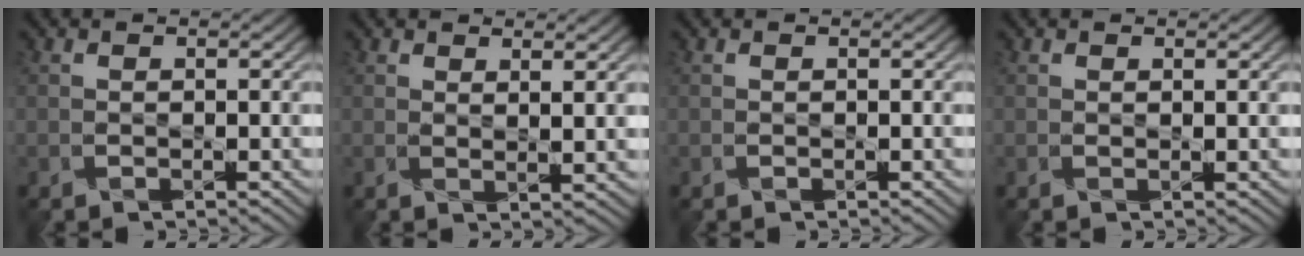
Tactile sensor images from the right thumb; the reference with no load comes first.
{"total": 2.3, "force": [1.9, 0.1, 1.2], "torque": [-0.024, -0.001, 0.041]}
{"total": 0.0}
{"total": 0.7, "force": [0.7, -0.1, 0.1], "torque": [-0.002, 0.003, 0.015]}